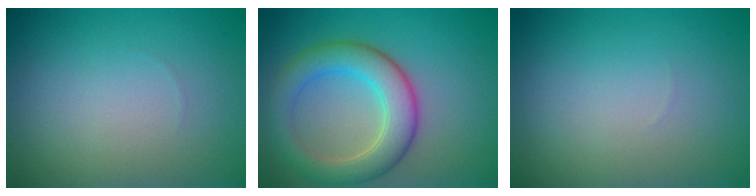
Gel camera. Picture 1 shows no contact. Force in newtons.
{"total": 6.0, "press": 5.9, "slide": 0.5}
{"total": 0.0}